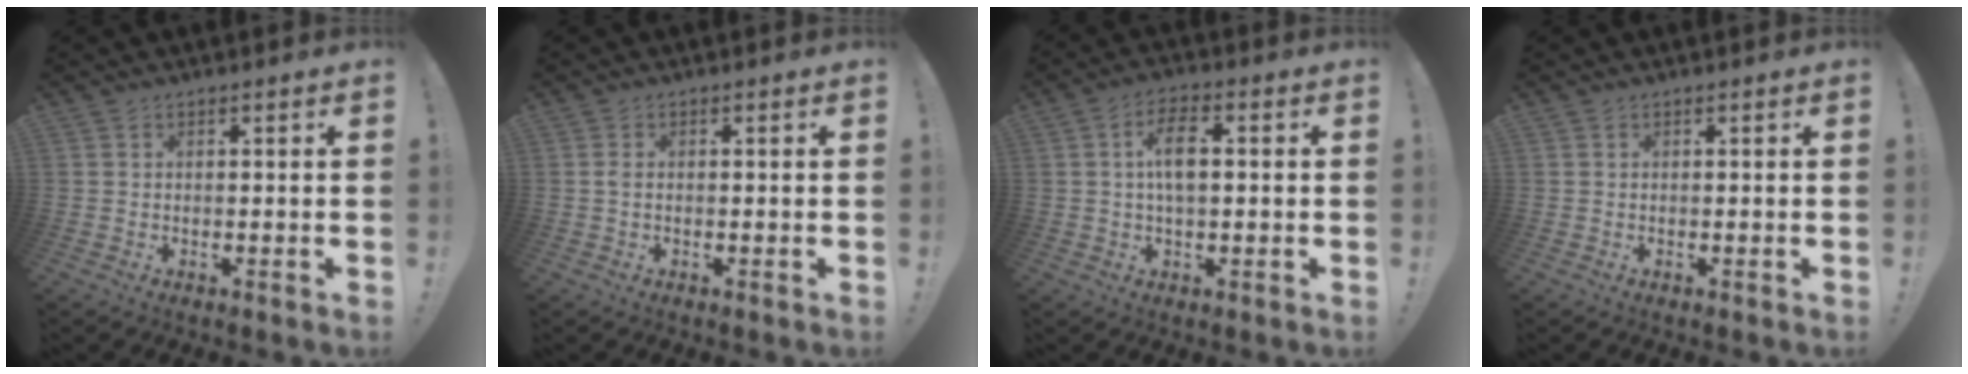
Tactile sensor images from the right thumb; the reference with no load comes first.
{"total": 1.0, "force": [0.0, 0.2, 1.0], "torque": [-0.025, 0.005, 0.001]}
{"total": 7.7, "force": [0.9, 3.5, 6.8], "torque": [-0.112, 0.002, 0.013]}
{"total": 0.0}